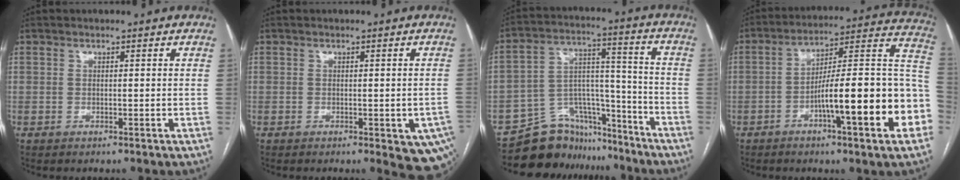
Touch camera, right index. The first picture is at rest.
{"total": 8.4, "force": [-4.1, 3.1, 6.6], "torque": [-0.059, -0.007, -0.053]}
{"total": 14.0, "force": [-12.3, 6.4, 2.1], "torque": [-0.028, 0.061, -0.197]}
{"total": 20.7, "force": [-6.4, 2.4, 19.5], "torque": [-0.209, 0.030, -0.089]}